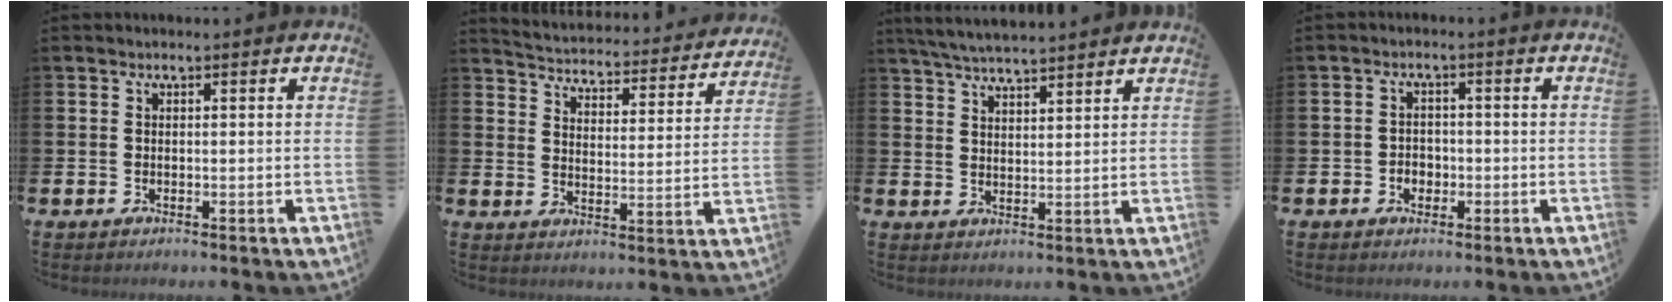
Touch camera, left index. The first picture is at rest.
{"total": 4.0, "force": [3.9, 0.7, 0.5], "torque": [-0.030, -0.041, 0.060]}
{"total": 4.7, "force": [4.6, 0.0, 0.8], "torque": [-0.037, -0.016, 0.086]}
{"total": 2.1, "force": [-0.8, 1.8, 0.8], "torque": [-0.009, 0.001, -0.021]}